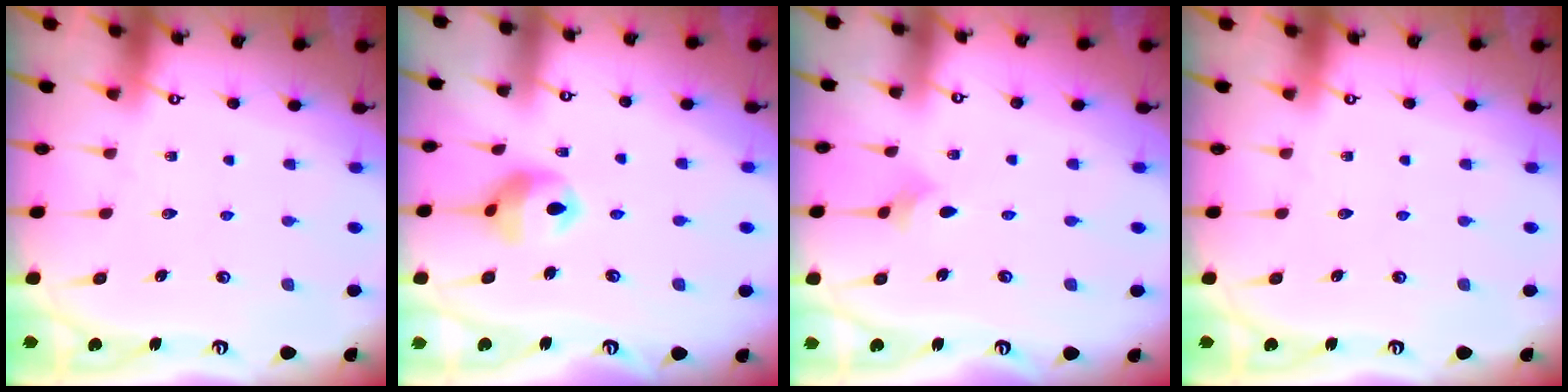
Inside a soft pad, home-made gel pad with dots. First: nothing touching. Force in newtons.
{"total": 9.9, "press": 9.8, "slide": 1.2}
{"total": 2.5, "press": 2.5, "slide": 0.5}
{"total": 0.0}